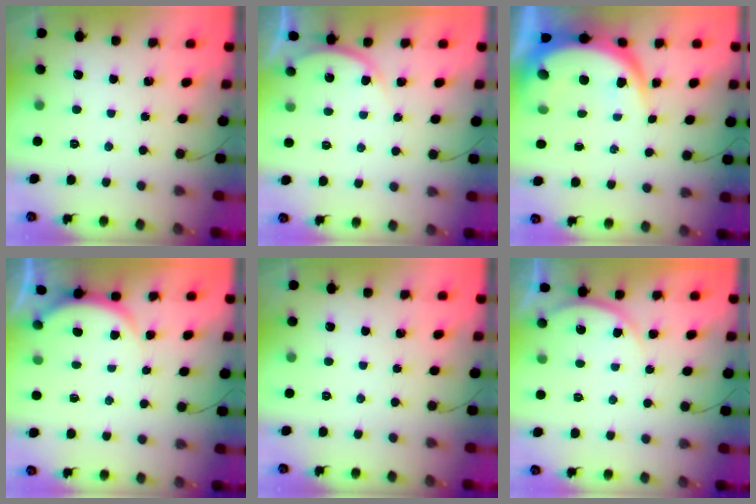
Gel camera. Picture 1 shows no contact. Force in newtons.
{"total": 3.4, "press": 3.4, "slide": 0.5}
{"total": 10.0, "press": 9.9, "slide": 1.2}
{"total": 2.5, "press": 2.5, "slide": 0.6}
{"total": 0.0}
{"total": 4.2, "press": 4.2, "slide": 0.6}